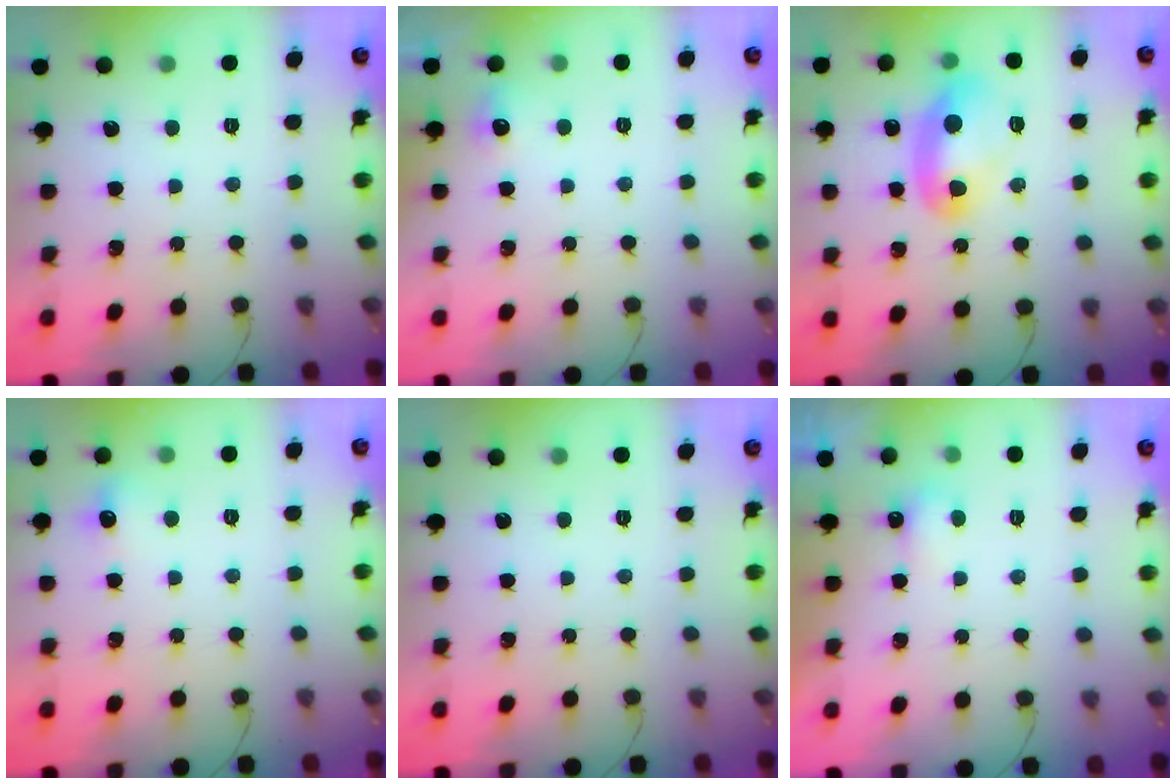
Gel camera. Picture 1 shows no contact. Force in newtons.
{"total": 12.6, "press": 5.2, "slide": 11.4}
{"total": 10.2, "press": 10.2, "slide": 0.9}
{"total": 5.7, "press": 5.6, "slide": 1.1}
{"total": 0.0}
{"total": 3.2, "press": 3.1, "slide": 0.8}